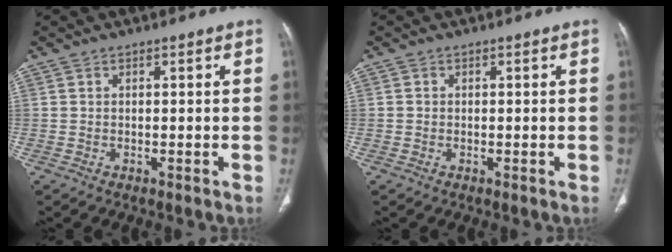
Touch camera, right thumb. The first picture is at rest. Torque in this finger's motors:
{"motor_torque": [-0.05, -0.15, 0.05, -0.06, -0.03]}